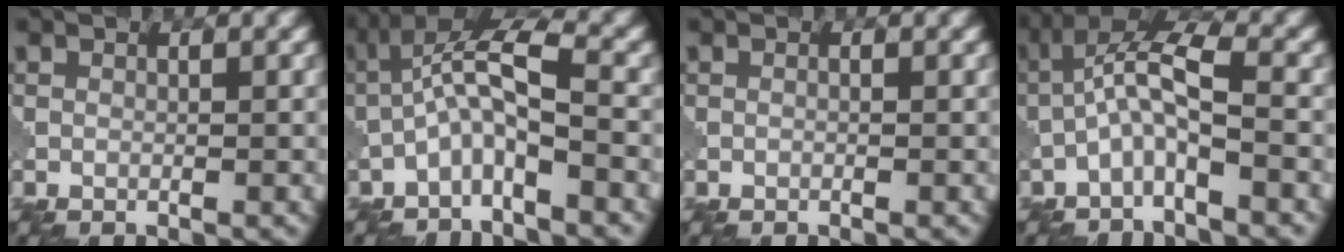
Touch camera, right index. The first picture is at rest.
{"total": 5.3, "force": [-1.7, 1.2, 4.9], "torque": [-0.095, 0.023, -0.045]}
{"total": 0.0}
{"total": 4.9, "force": [-1.6, 1.2, 4.5], "torque": [-0.093, 0.020, -0.041]}